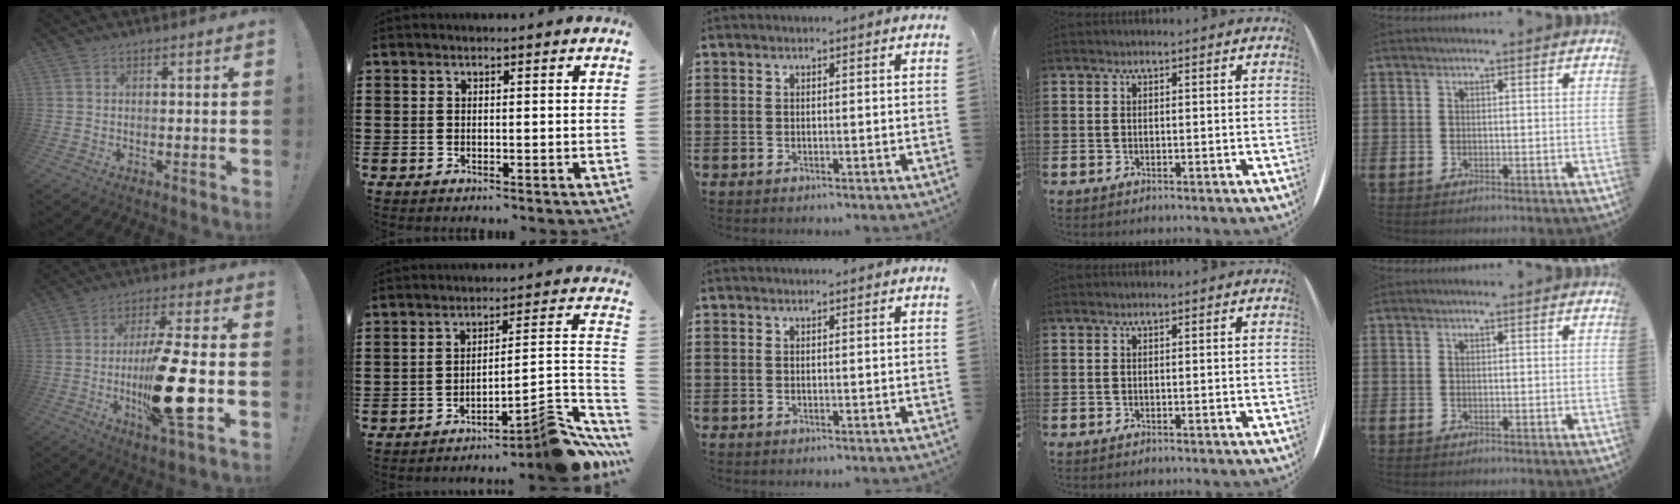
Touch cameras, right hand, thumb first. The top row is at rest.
{"thumb": {"total": 20.2, "force": [-4.0, 4.8, 19.2], "torque": [-0.325, -0.002, -0.059]}, "index": {"total": 8.2, "force": [-6.7, 0.6, 4.7], "torque": [-0.048, -0.009, -0.131]}}